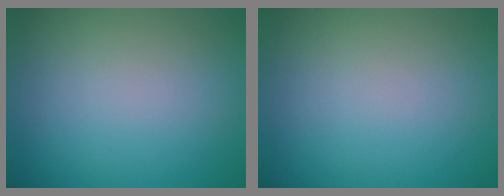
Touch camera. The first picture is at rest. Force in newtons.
{"total": 0.0}